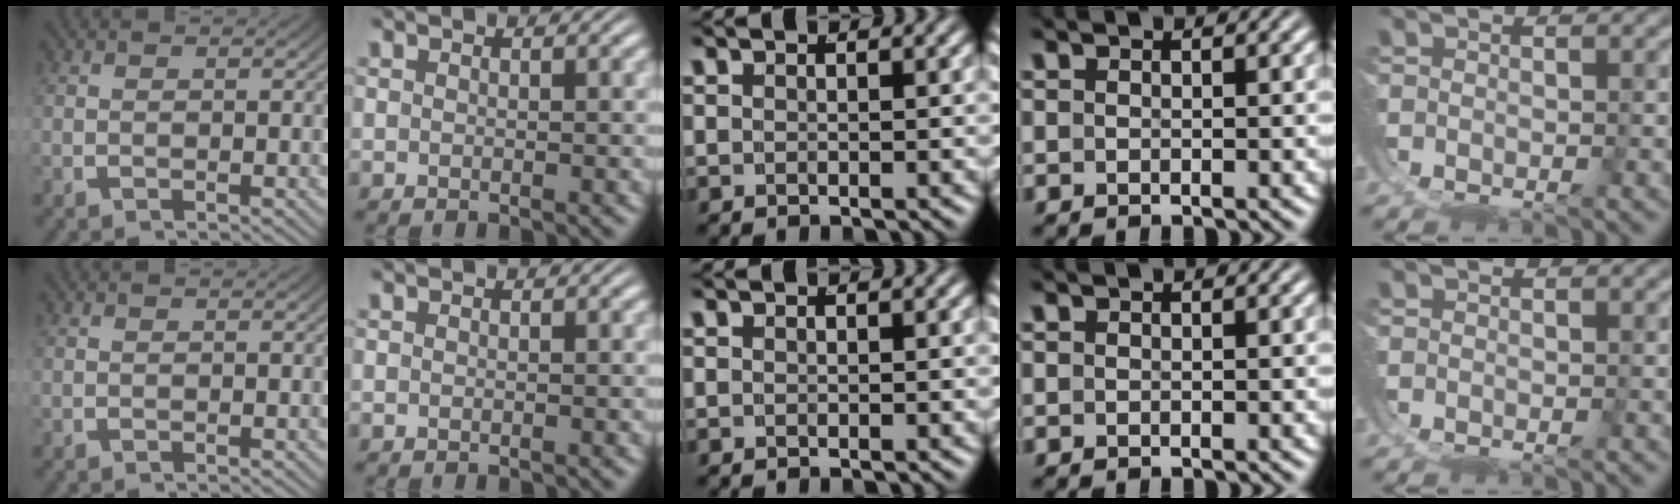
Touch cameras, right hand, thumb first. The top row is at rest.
{}